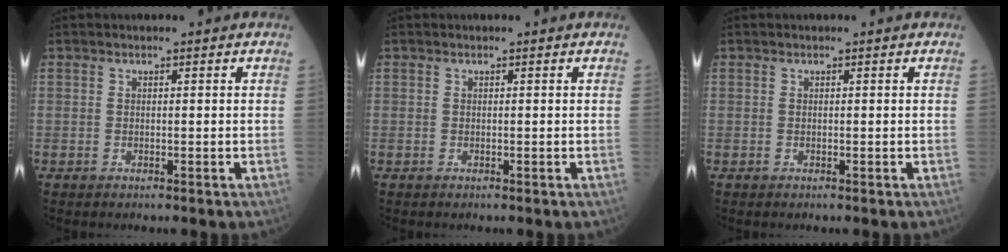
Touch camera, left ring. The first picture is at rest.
{"total": 0.0}
{"total": 0.0}